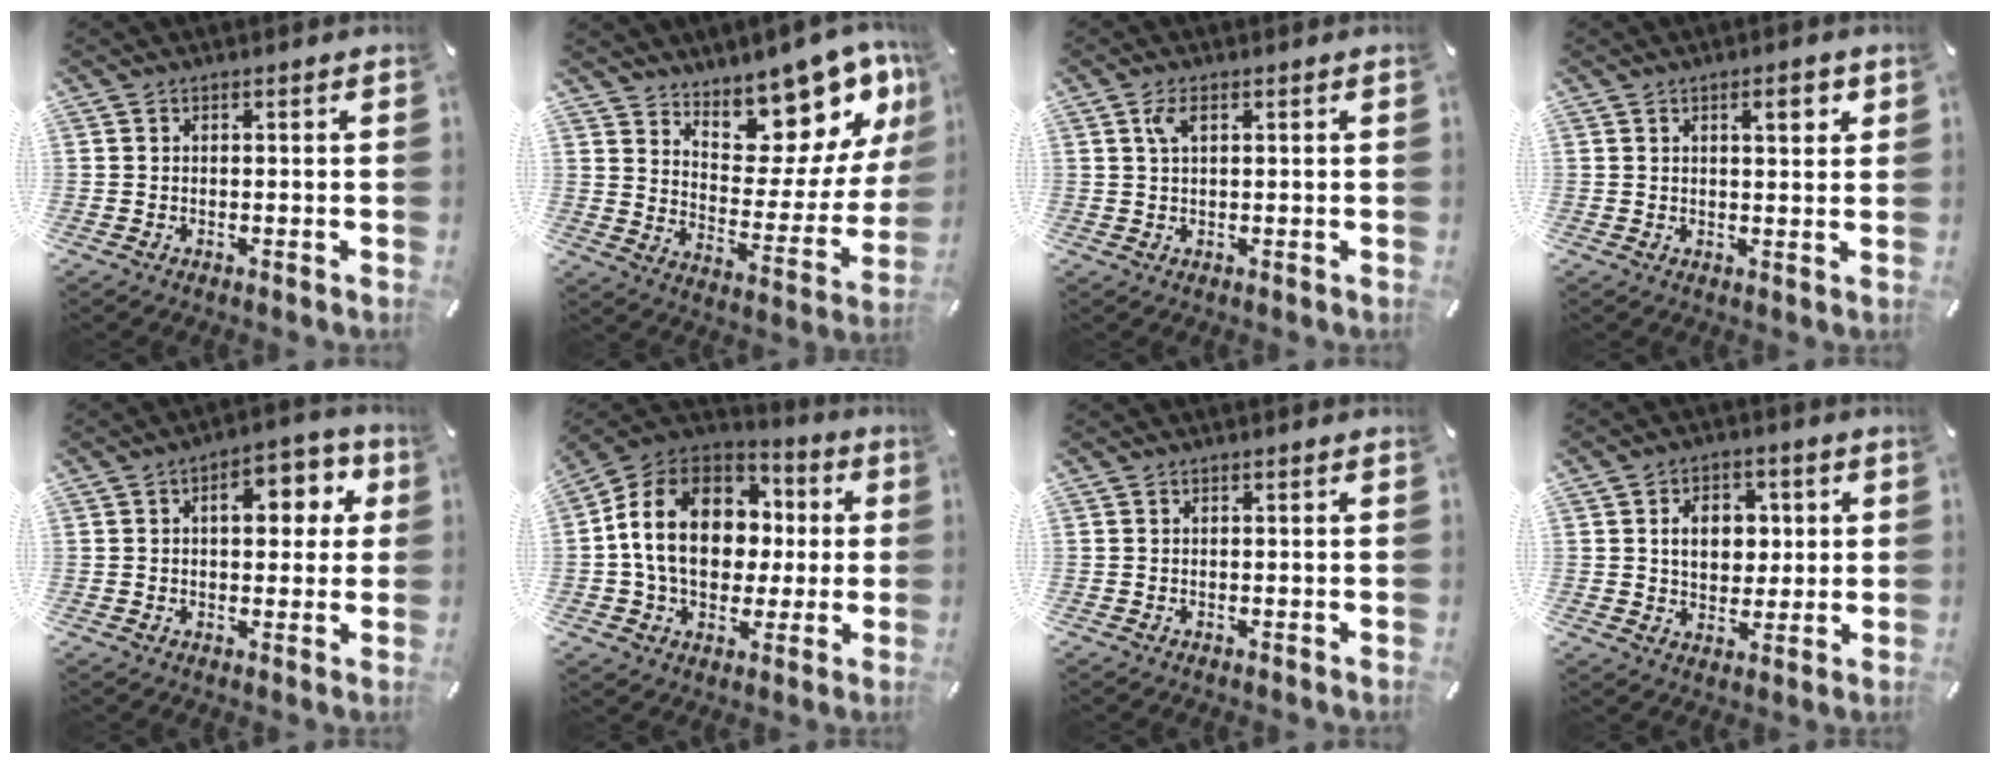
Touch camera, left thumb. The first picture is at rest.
{"total": 14.2, "force": [12.6, 5.3, 3.7], "torque": [-0.037, -0.133, 0.214]}
{"total": 2.5, "force": [0.9, 0.9, 2.2], "torque": [-0.045, 0.007, 0.014]}
{"total": 4.5, "force": [2.2, 1.3, 3.7], "torque": [-0.054, -0.005, 0.031]}
{"total": 10.0, "force": [2.3, 6.0, 7.7], "torque": [-0.091, -0.004, 0.029]}
{"total": 18.4, "force": [1.3, 14.5, 11.3], "torque": [-0.235, 0.010, 0.026]}
{"total": 0.0}
{"total": 9.1, "force": [1.5, 7.1, 5.6], "torque": [-0.082, 0.005, 0.023]}